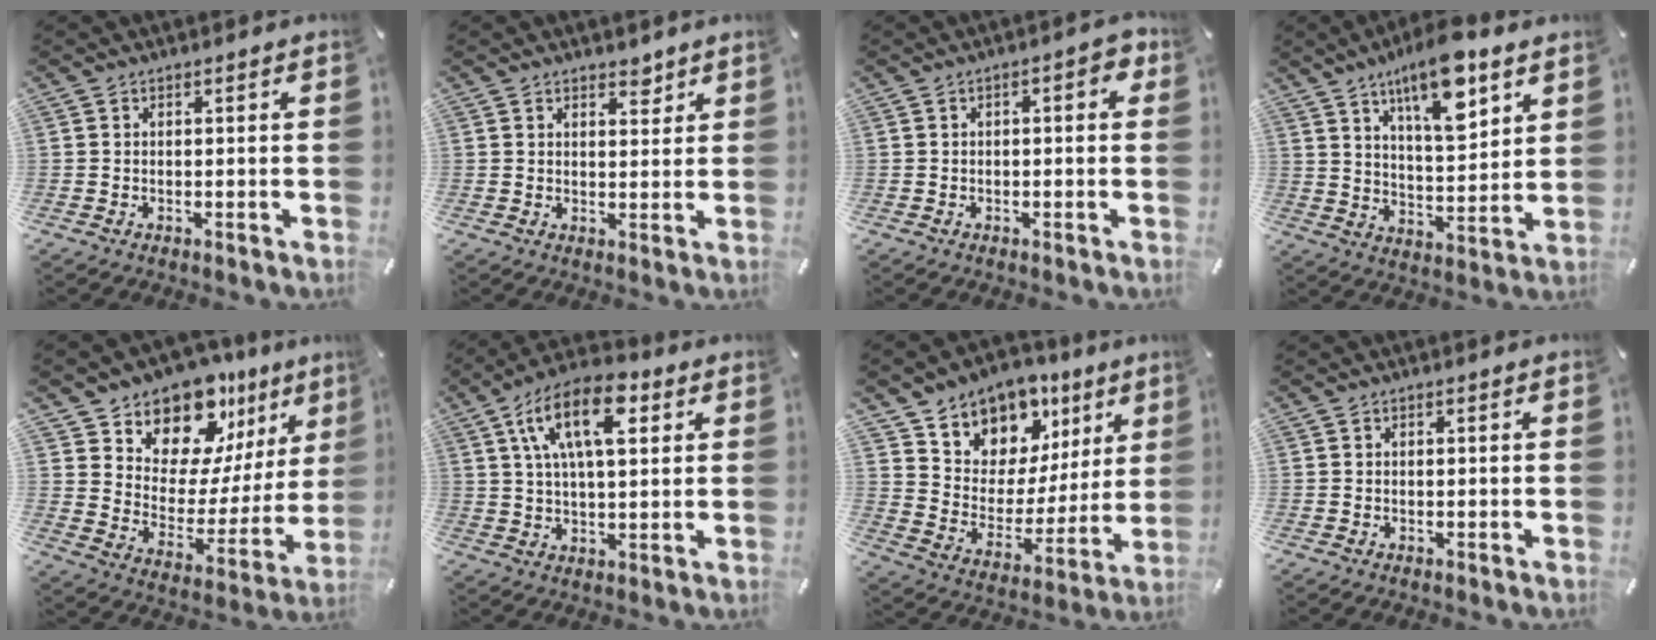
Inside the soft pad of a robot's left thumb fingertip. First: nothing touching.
{"total": 3.2, "force": [2.5, 1.8, 0.9], "torque": [0.011, -0.019, 0.039]}
{"total": 3.2, "force": [-0.2, 1.3, 2.9], "torque": [-0.045, 0.008, -0.007]}
{"total": 14.5, "force": [9.3, 5.1, 9.9], "torque": [-0.163, -0.042, 0.156]}
{"total": 14.7, "force": [12.8, 7.0, 1.9], "torque": [-0.033, -0.142, 0.226]}
{"total": 14.7, "force": [5.7, 7.0, 11.7], "torque": [-0.211, -0.003, 0.094]}
{"total": 10.0, "force": [7.4, 6.7, -1.1], "torque": [-0.001, -0.091, 0.138]}
{"total": 0.0}